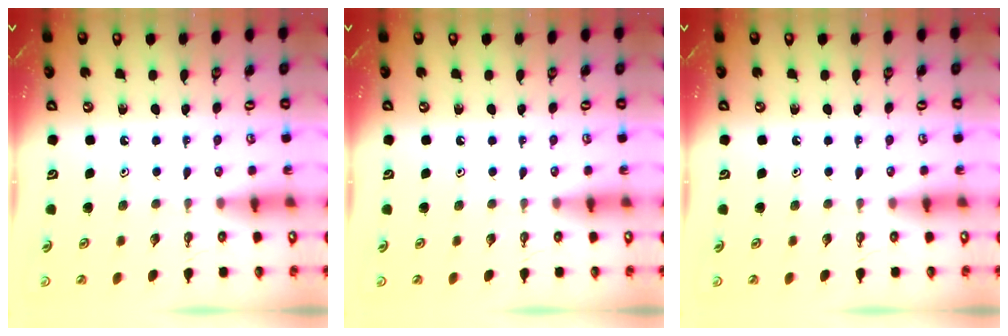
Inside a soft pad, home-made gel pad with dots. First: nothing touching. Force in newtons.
{"total": 0.0}
{"total": 0.0}